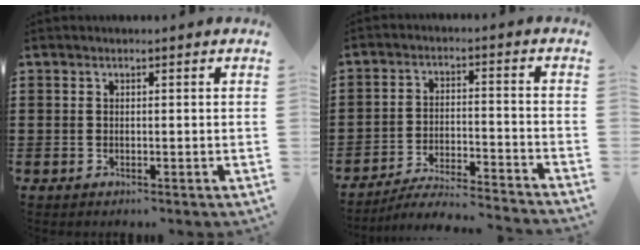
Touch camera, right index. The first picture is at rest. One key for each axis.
{"total": 5.6, "fx": -5.4, "fy": 0.0, "fz": 1.5, "tx": -0.032, "ty": -0.005, "tz": -0.107}